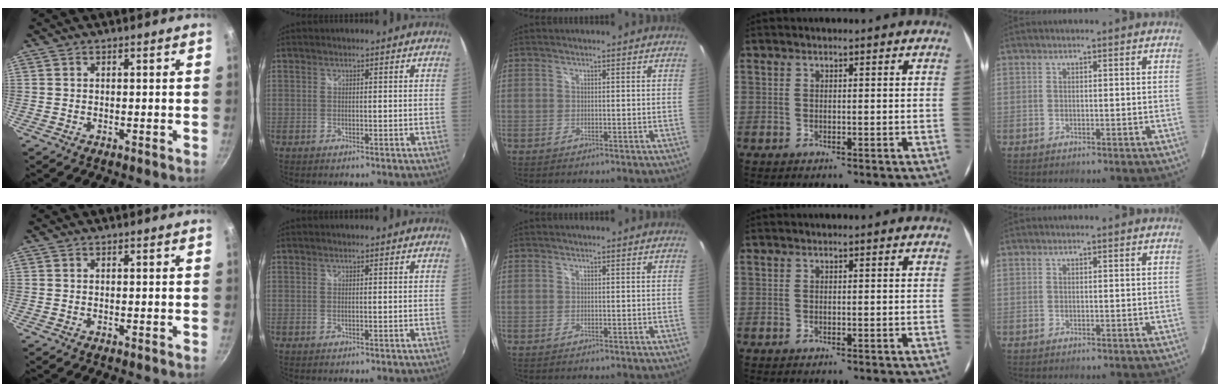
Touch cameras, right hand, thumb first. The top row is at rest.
{}